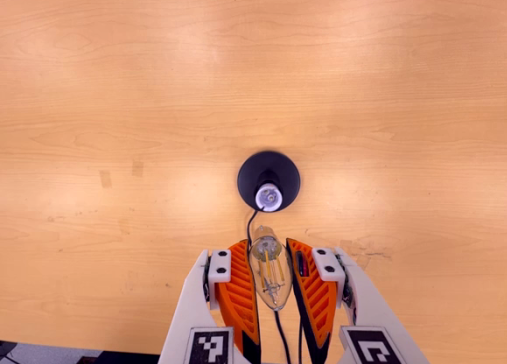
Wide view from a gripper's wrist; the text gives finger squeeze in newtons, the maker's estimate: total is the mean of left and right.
{"total": 18.1, "left": 20.1, "right": 16.1}